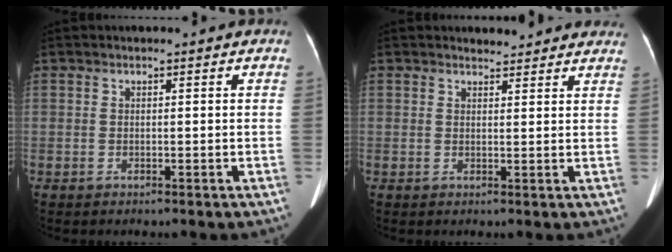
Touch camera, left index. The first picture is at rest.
{"total": 5.4, "force": [5.1, 1.5, 0.9], "torque": [-0.002, 0.007, 0.048]}